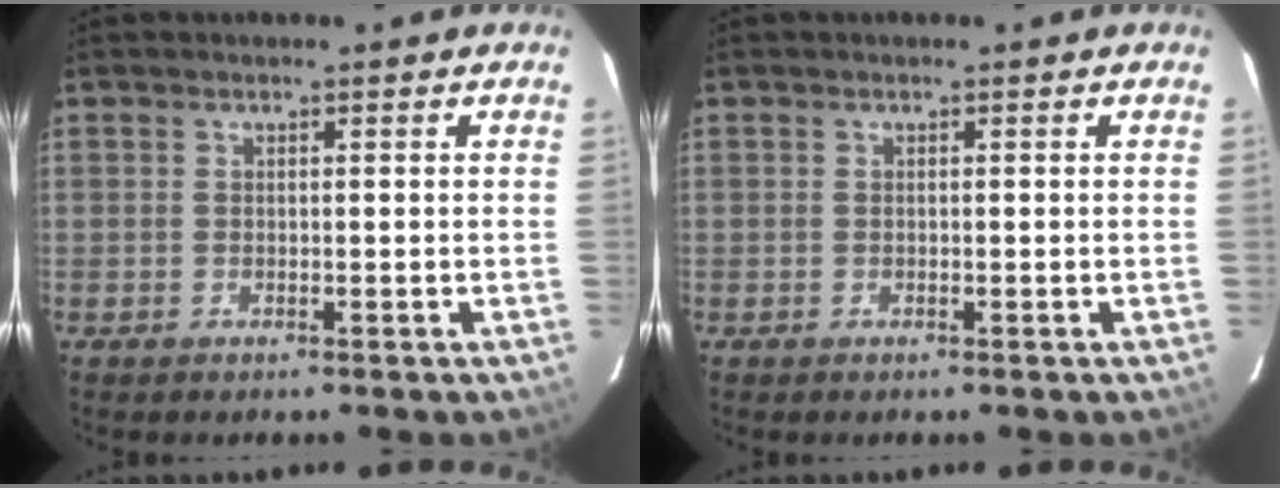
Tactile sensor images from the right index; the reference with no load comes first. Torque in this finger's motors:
{"motor_torque": [0.00, 0.00, 0.00, 0.00]}